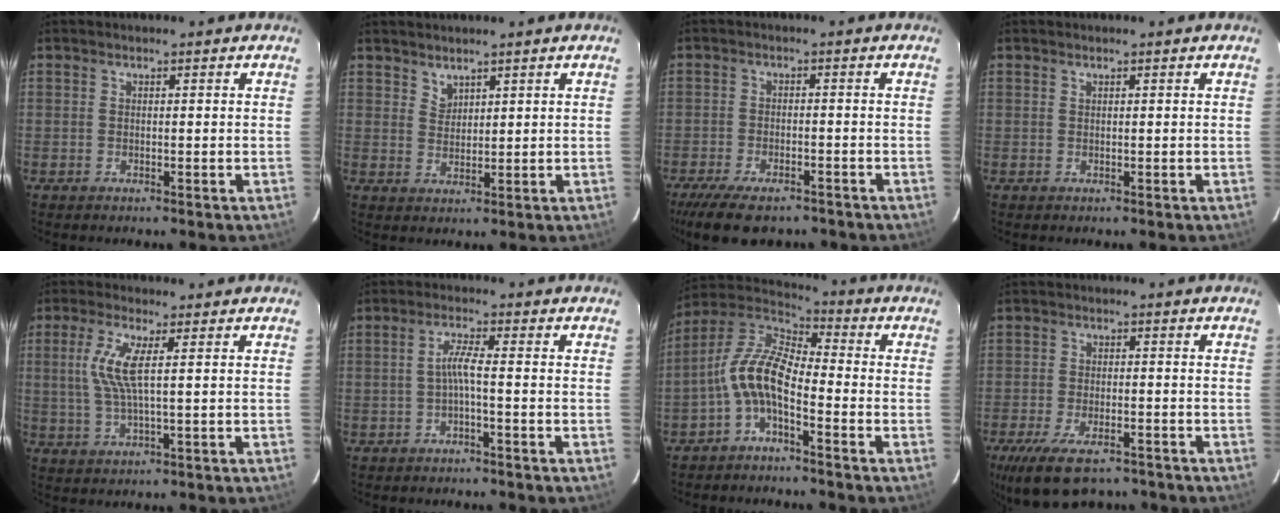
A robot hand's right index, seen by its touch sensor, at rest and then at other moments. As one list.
[{"total": 2.4, "force": [2.2, 1.0, 0.4], "torque": [-0.001, 0.004, 0.042]}, {"total": 11.7, "force": [-9.0, 4.4, 6.0], "torque": [-0.141, -0.027, -0.147]}, {"total": 0.0}, {"total": 6.9, "force": [1.4, 1.1, 6.7], "torque": [-0.146, 0.002, 0.029]}, {"total": 2.8, "force": [-1.2, -0.3, 2.5], "torque": [-0.053, 0.004, -0.022]}, {"total": 9.8, "force": [-3.8, 4.0, 8.1], "torque": [-0.179, 0.017, -0.080]}, {"total": 13.1, "force": [-9.3, 5.4, 7.5], "torque": [-0.167, -0.031, -0.154]}]